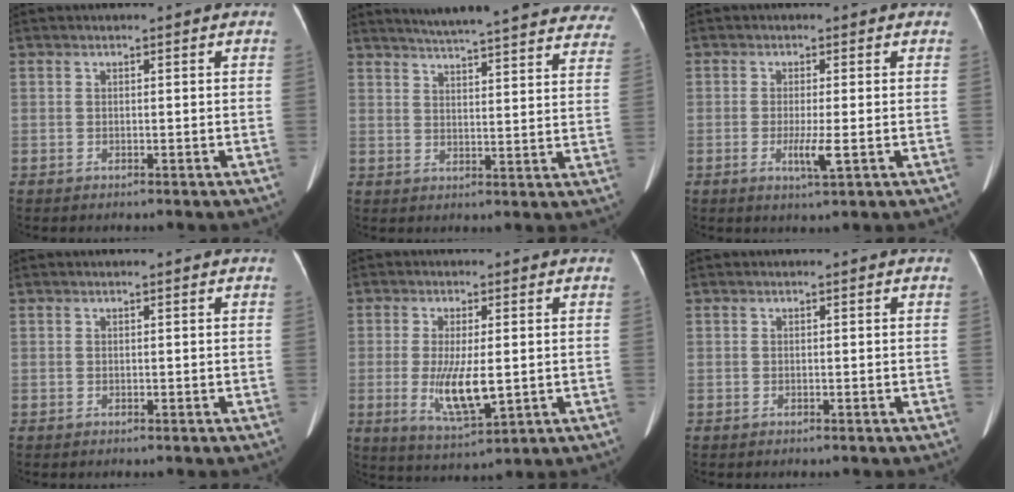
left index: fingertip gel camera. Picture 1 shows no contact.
{"total": 29.7, "force": [26.9, 4.0, 12.1], "torque": [-0.182, -0.058, 0.312]}
{"total": 3.3, "force": [-0.8, 0.0, 3.2], "torque": [-0.062, -0.008, -0.013]}
{"total": 0.0}
{"total": 7.8, "force": [-0.7, 2.0, 7.5], "torque": [-0.147, -0.021, -0.006]}
{"total": 0.0}